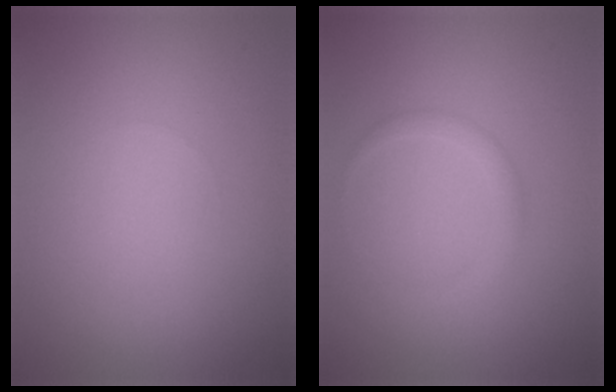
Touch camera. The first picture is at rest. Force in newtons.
{"total": 1.3, "press": 1.3, "slide": 0.0}